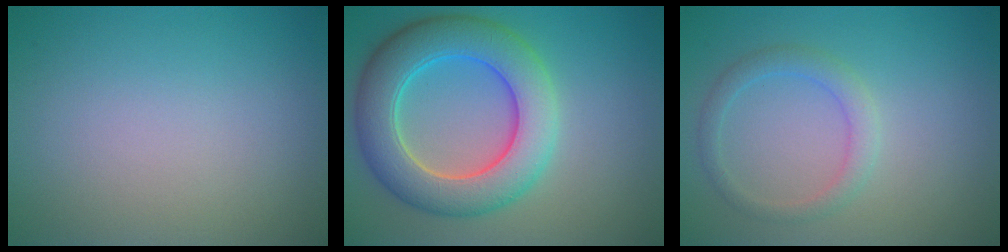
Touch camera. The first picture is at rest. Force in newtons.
{"total": 8.1, "press": 8.1, "slide": 0.3}
{"total": 2.1, "press": 2.0, "slide": 0.3}